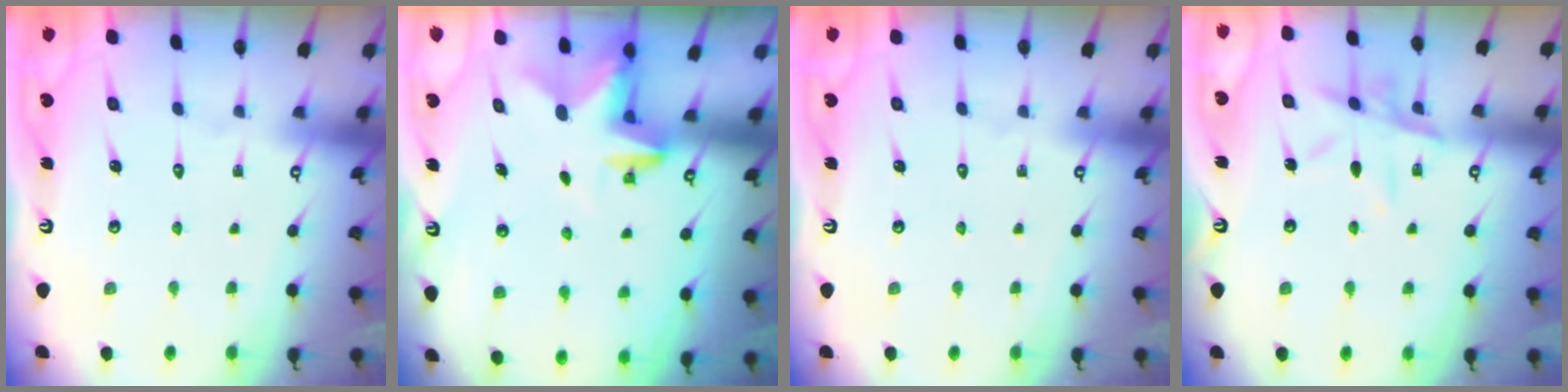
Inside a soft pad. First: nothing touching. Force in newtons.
{"total": 2.8, "press": 2.7, "slide": 0.5}
{"total": 0.0}
{"total": 11.3, "press": 11.2, "slide": 0.9}